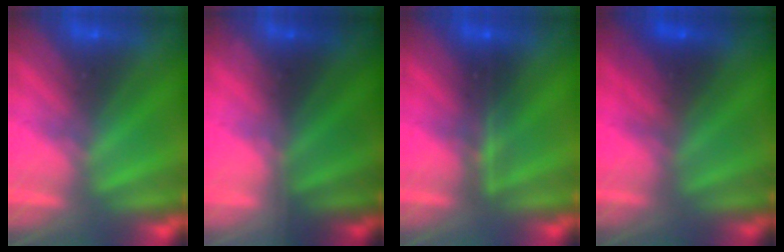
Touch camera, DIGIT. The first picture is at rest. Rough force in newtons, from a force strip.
{"total": 1.6}
{"total": 2.4}
{"total": 1.7}